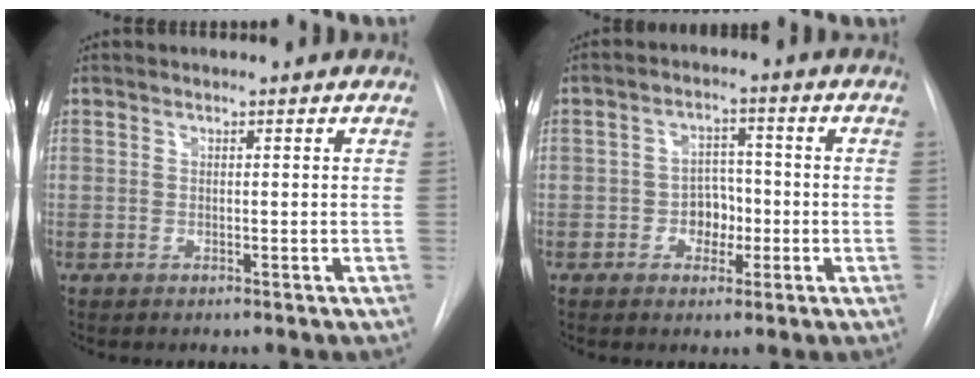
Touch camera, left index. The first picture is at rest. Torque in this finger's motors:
{"motor_torque": [0.23, -0.12, 0.06, 0.01]}